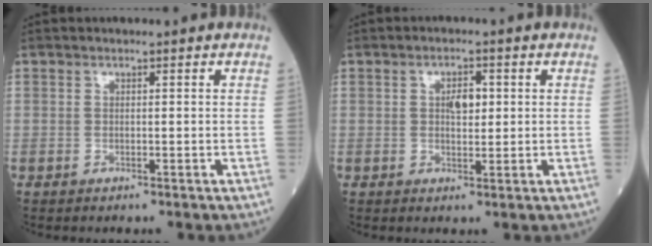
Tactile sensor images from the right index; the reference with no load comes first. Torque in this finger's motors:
{"motor_torque": [0.05, 0.06, 0.01, 0.06]}